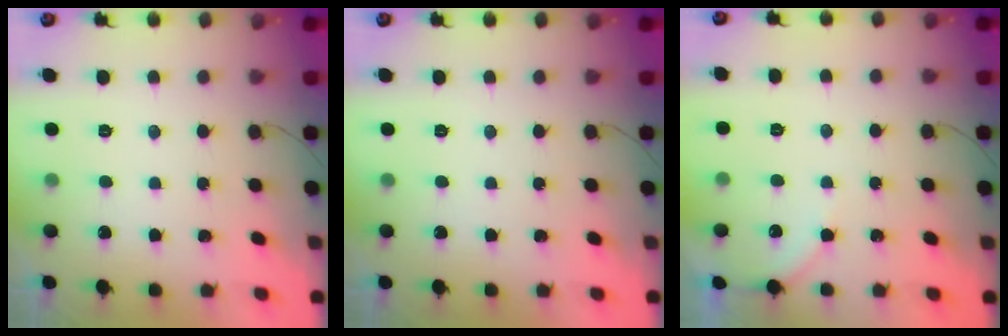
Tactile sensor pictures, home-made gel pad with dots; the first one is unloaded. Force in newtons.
{"total": 0.0}
{"total": 3.9, "press": 3.9, "slide": 0.5}